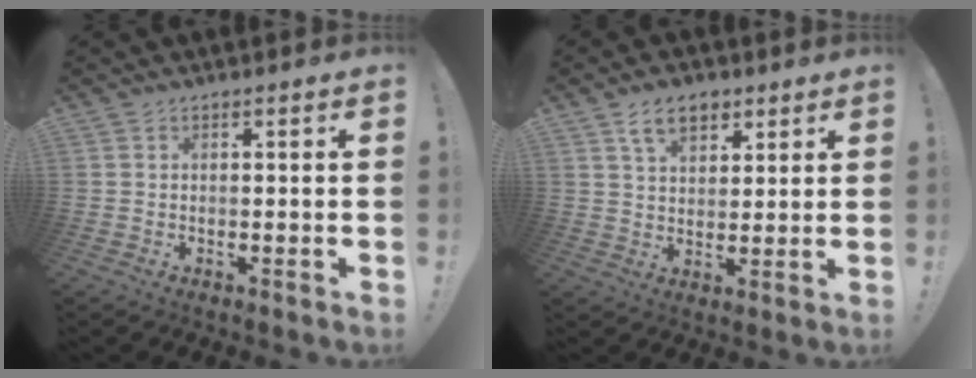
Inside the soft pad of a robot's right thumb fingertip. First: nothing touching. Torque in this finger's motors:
{"motor_torque": [0.46, 0.53, 0.68, 0.23, -0.02]}